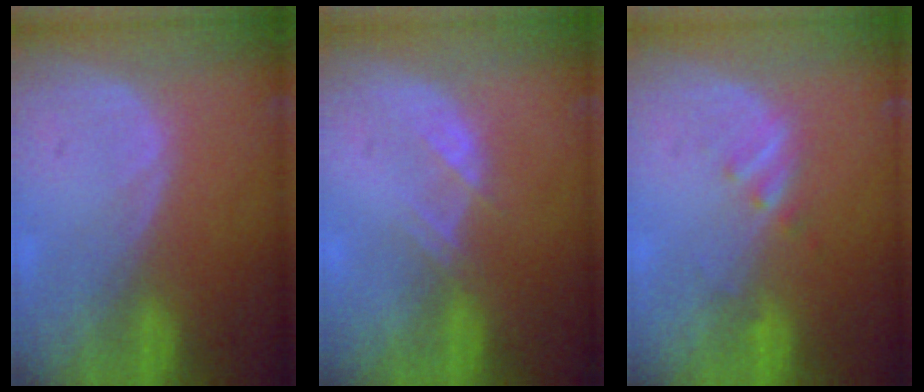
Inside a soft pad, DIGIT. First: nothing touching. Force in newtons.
{"total": 1.9, "press": 1.9, "slide": 0.3}
{"total": 1.9, "press": 1.9, "slide": 0.3}